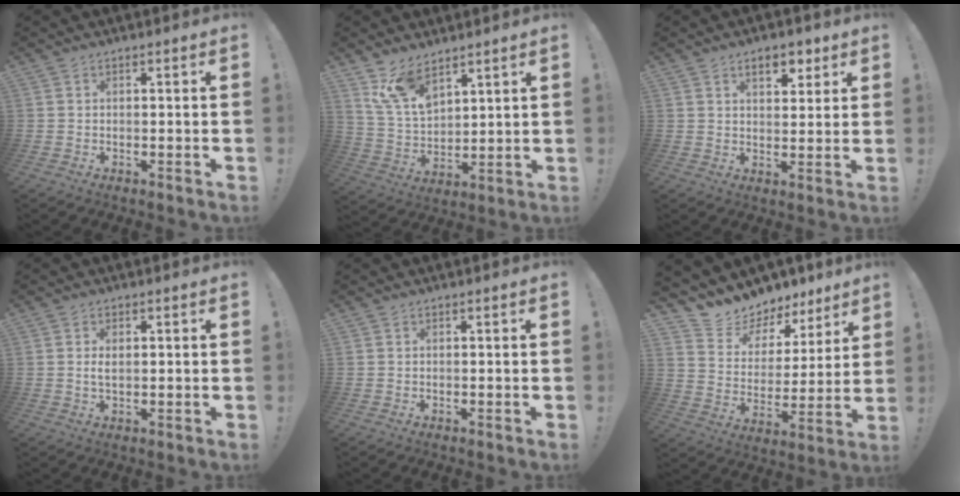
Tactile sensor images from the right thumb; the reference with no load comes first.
{"total": 12.1, "force": [8.9, 6.3, 5.3], "torque": [-0.114, -0.049, 0.176]}
{"total": 6.9, "force": [4.1, 3.7, 4.1], "torque": [-0.048, -0.013, 0.070]}
{"total": 2.3, "force": [0.2, 1.1, 2.0], "torque": [-0.034, 0.000, 0.001]}
{"total": 0.0}
{"total": 10.2, "force": [8.9, 5.0, 1.0], "torque": [-0.033, -0.086, 0.159]}